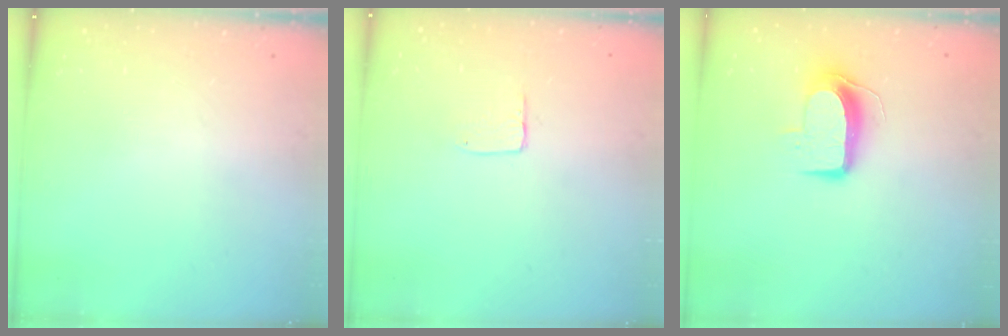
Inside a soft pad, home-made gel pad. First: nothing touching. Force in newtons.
{"total": 3.8, "press": 3.8, "slide": 0.3}
{"total": 10.6, "press": 10.6, "slide": 0.8}